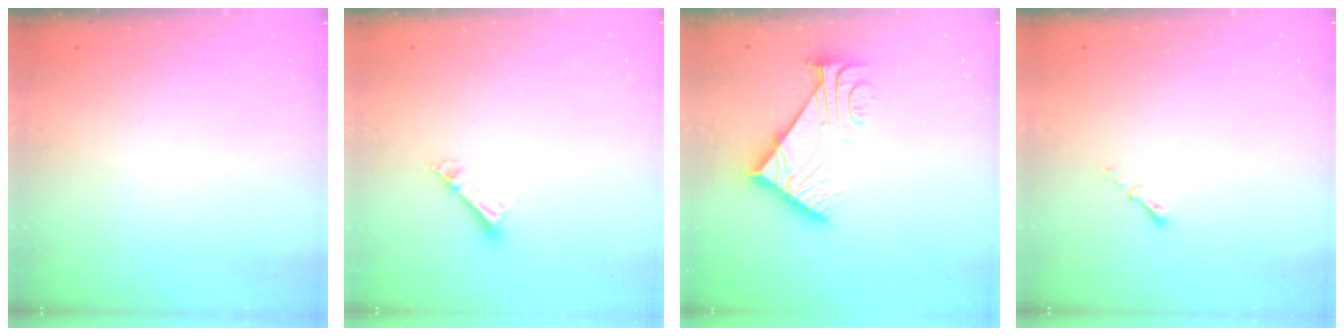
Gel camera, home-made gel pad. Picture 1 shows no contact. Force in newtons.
{"total": 5.0, "press": 4.9, "slide": 0.4}
{"total": 7.8, "press": 7.7, "slide": 1.0}
{"total": 1.1, "press": 1.0, "slide": 0.5}